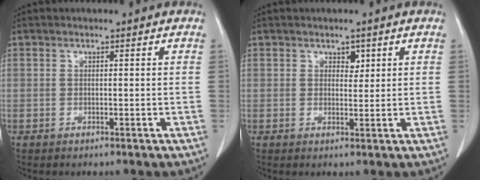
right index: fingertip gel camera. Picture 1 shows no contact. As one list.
[{"total": 1.7, "force": [0.9, 1.1, 0.9], "torque": [-0.009, -0.003, 0.014]}]